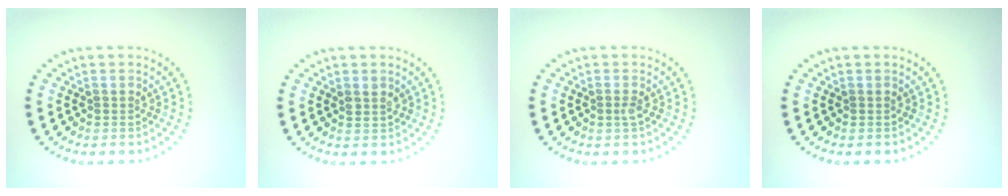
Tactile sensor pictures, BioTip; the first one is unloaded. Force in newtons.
{"total": 1.0, "press": 0.9, "slide": 0.5}
{"total": 0.8, "press": 0.6, "slide": 0.6}
{"total": 0.0}